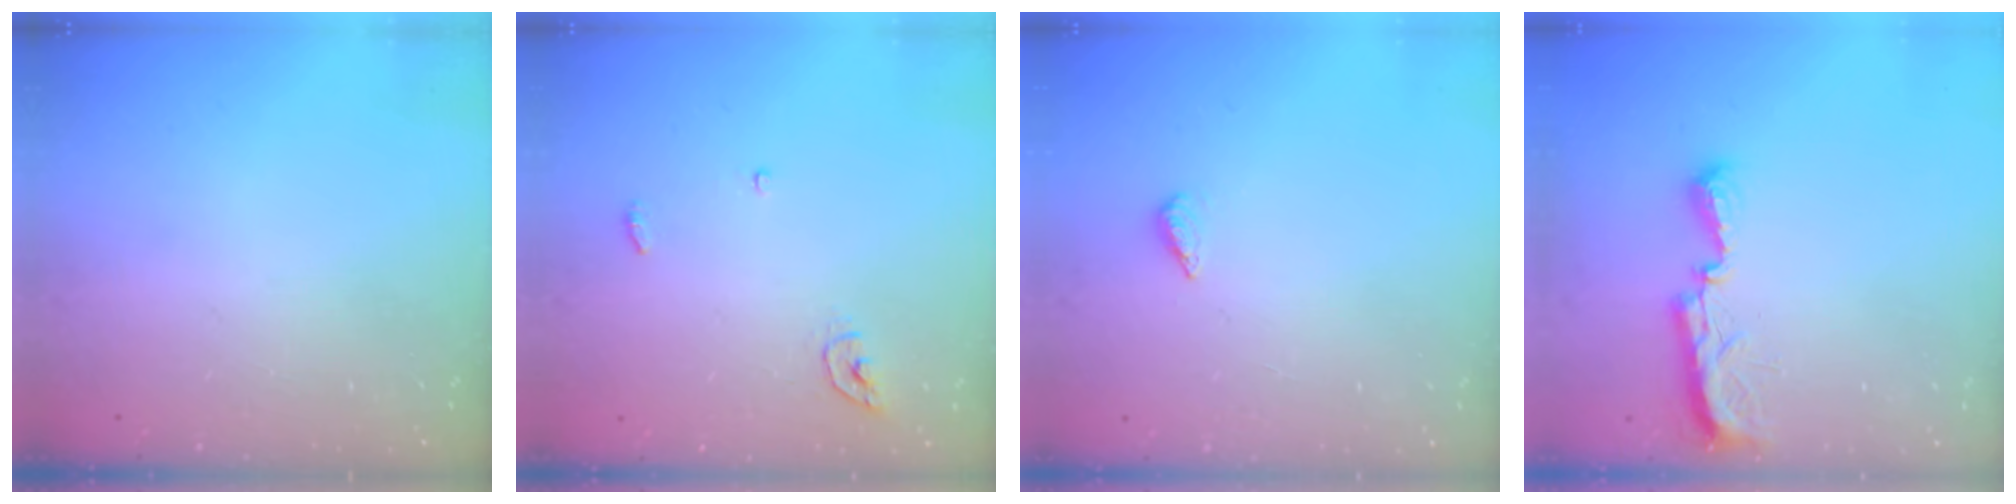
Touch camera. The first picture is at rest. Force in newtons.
{"total": 4.3, "press": 4.3, "slide": 0.3}
{"total": 2.3, "press": 2.2, "slide": 0.8}
{"total": 7.7, "press": 7.6, "slide": 0.7}